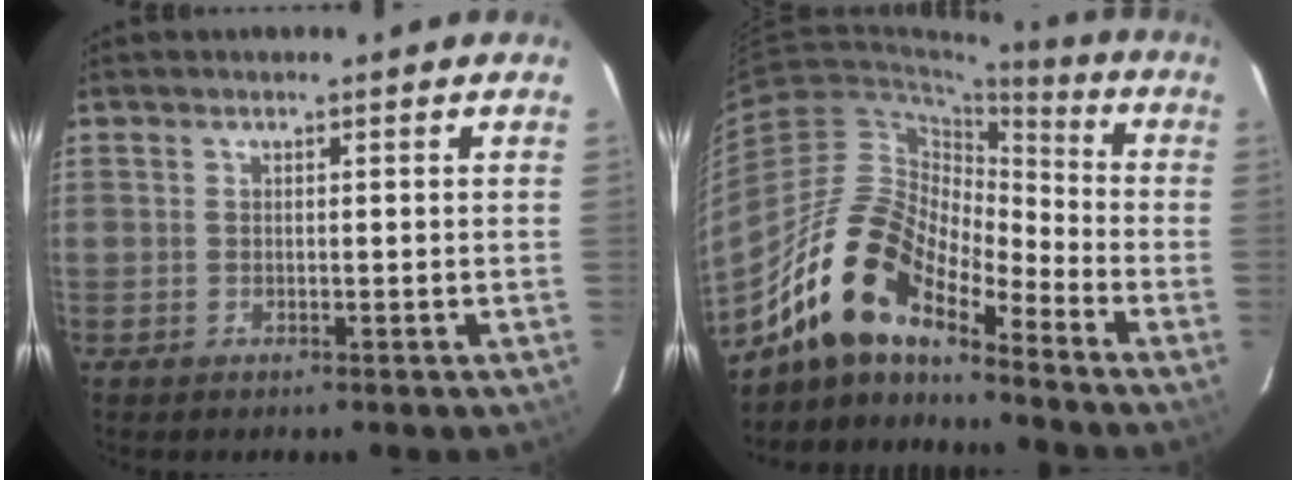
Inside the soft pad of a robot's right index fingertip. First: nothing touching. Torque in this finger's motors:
{"motor_torque": [0.85, -0.82, 1.05, 0.21]}